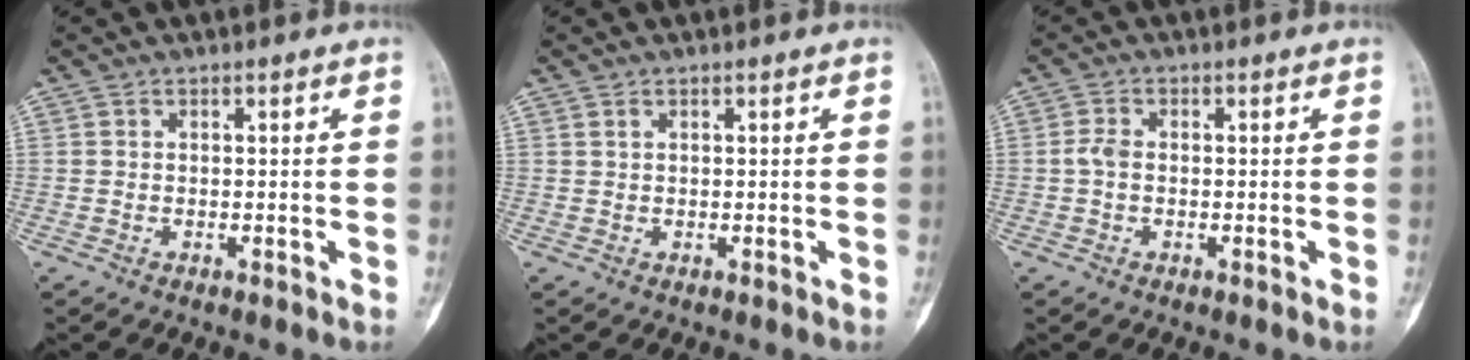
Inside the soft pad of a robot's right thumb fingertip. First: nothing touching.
{"total": 0.5, "force": [0.4, 0.2, 0.3], "torque": [-0.007, 0.001, 0.008]}
{"total": 2.2, "force": [-0.2, 1.4, 1.7], "torque": [-0.037, 0.002, -0.009]}